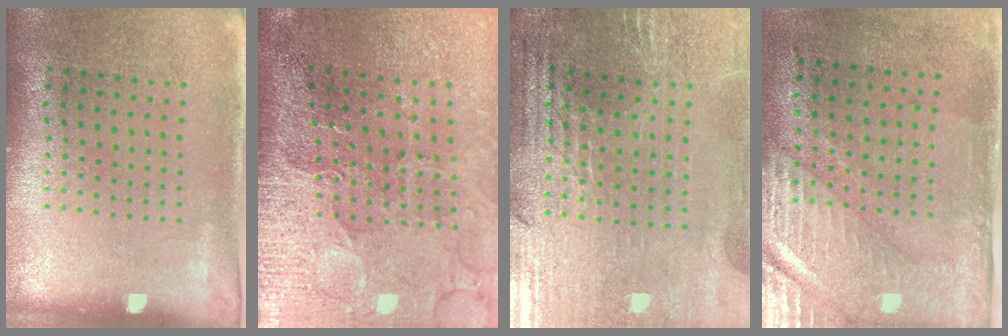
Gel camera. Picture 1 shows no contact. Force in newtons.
{"total": 3.5, "press": 3.4, "slide": 1.1}
{"total": 2.9, "press": 2.8, "slide": 0.4}
{"total": 3.0, "press": 2.5, "slide": 1.6}